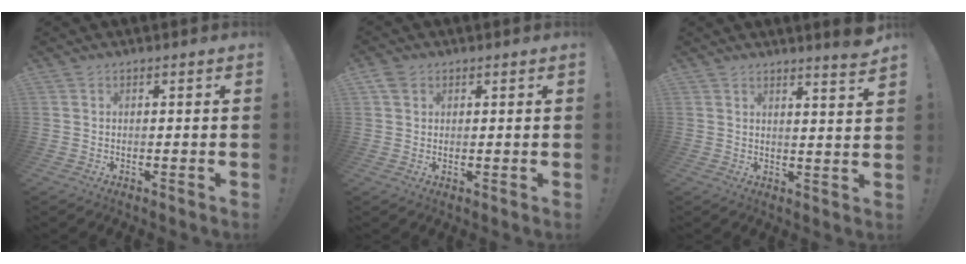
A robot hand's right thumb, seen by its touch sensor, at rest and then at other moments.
{"total": 2.8, "force": [1.5, 2.2, 0.8], "torque": [-0.012, -0.003, 0.029]}
{"total": 4.6, "force": [3.5, -0.4, 3.0], "torque": [-0.035, -0.034, 0.054]}